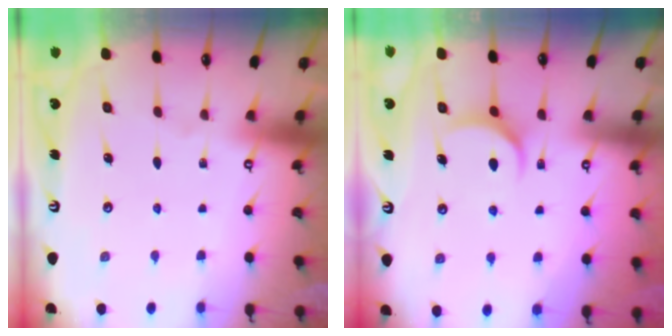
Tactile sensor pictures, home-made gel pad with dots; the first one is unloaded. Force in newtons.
{"total": 6.6, "press": 6.6, "slide": 0.5}